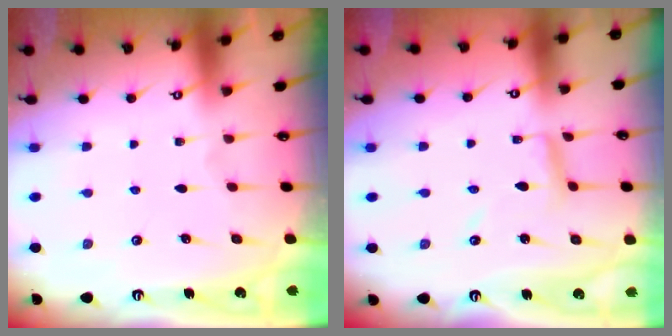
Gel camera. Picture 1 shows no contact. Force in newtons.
{"total": 5.7, "press": 5.7, "slide": 0.3}